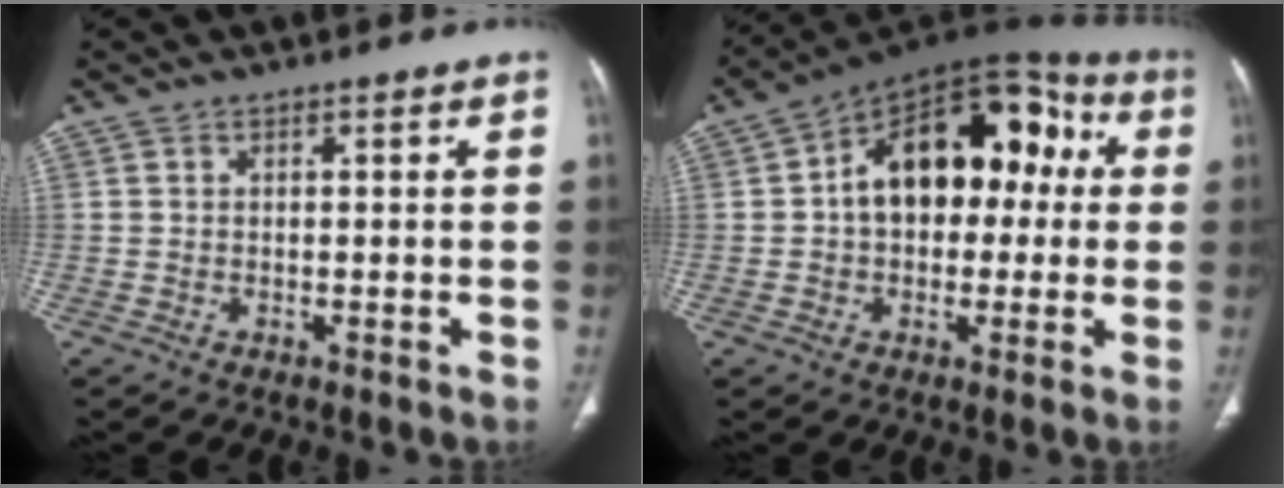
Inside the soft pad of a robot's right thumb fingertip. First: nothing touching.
{"total": 19.7, "force": [2.3, 12.6, 14.9], "torque": [-0.178, 0.049, 0.027]}